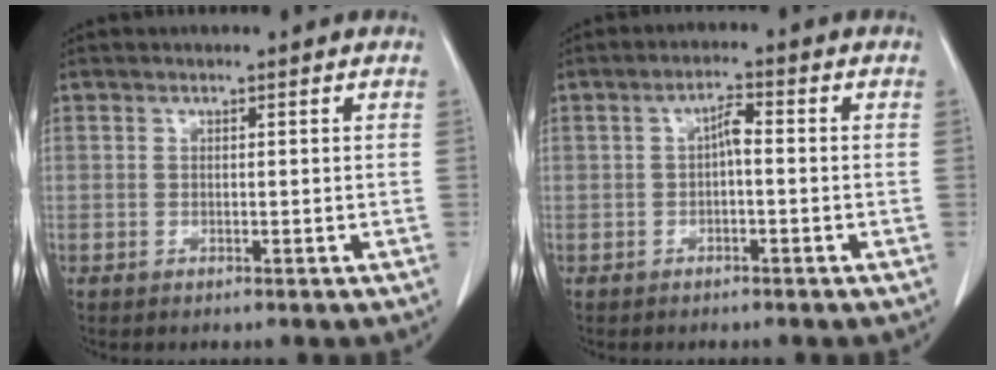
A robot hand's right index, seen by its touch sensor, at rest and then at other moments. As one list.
[{"total": 2.6, "force": [-0.3, 0.7, 2.5], "torque": [-0.043, 0.009, -0.005]}]